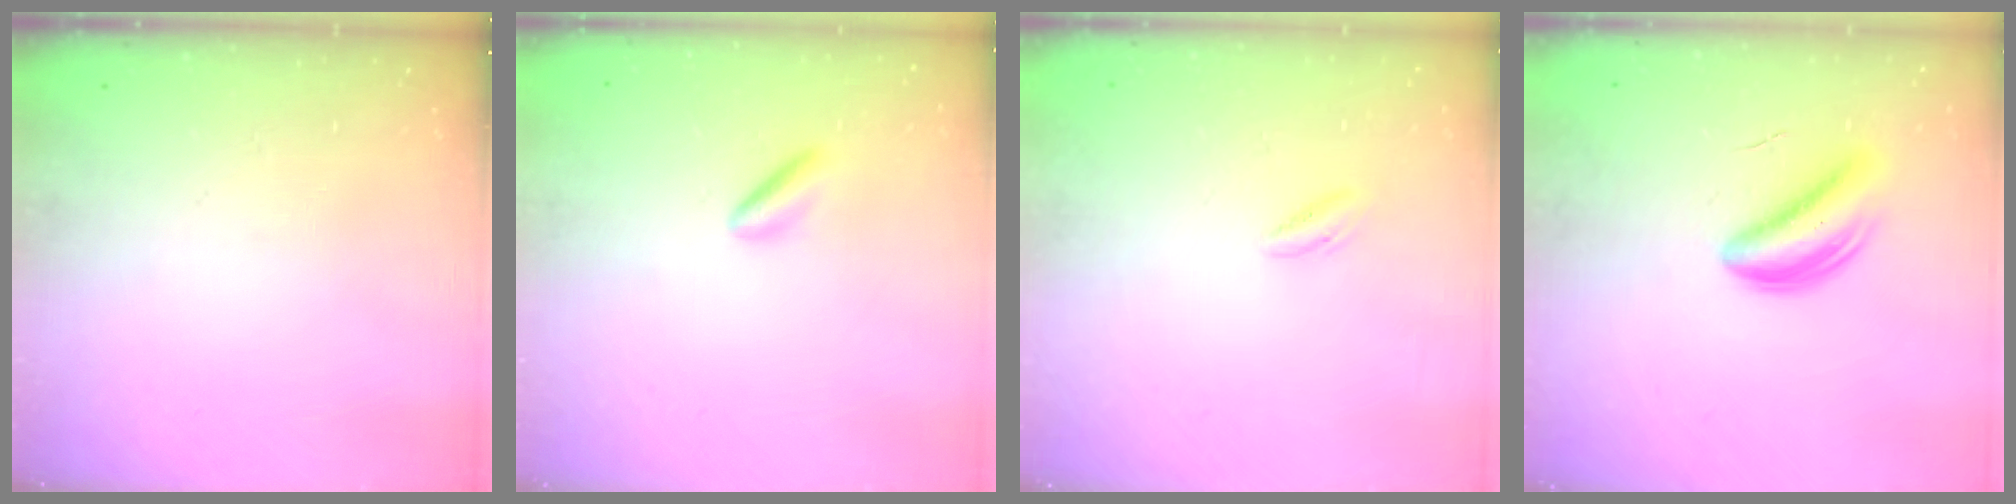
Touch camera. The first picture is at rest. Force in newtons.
{"total": 3.5, "press": 3.4, "slide": 0.8}
{"total": 1.1, "press": 0.9, "slide": 0.7}
{"total": 5.6, "press": 5.5, "slide": 1.3}